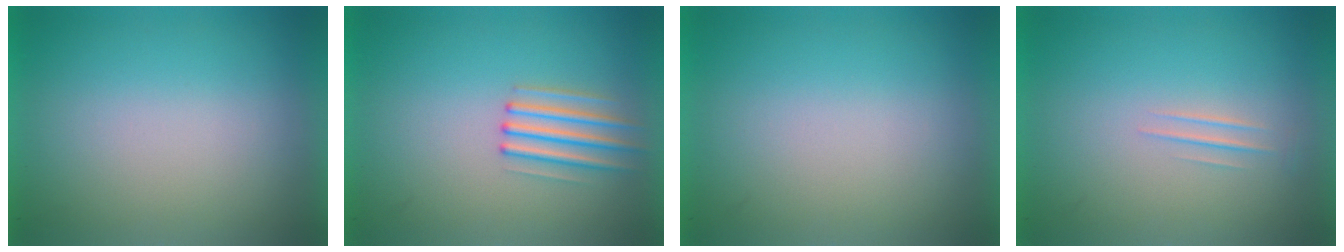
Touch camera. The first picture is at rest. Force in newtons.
{"total": 2.1}
{"total": 0.0}
{"total": 1.1}